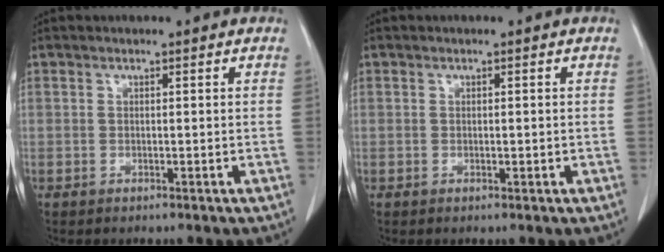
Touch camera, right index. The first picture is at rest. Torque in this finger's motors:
{"motor_torque": [-0.27, 0.33, -0.11, -0.01]}